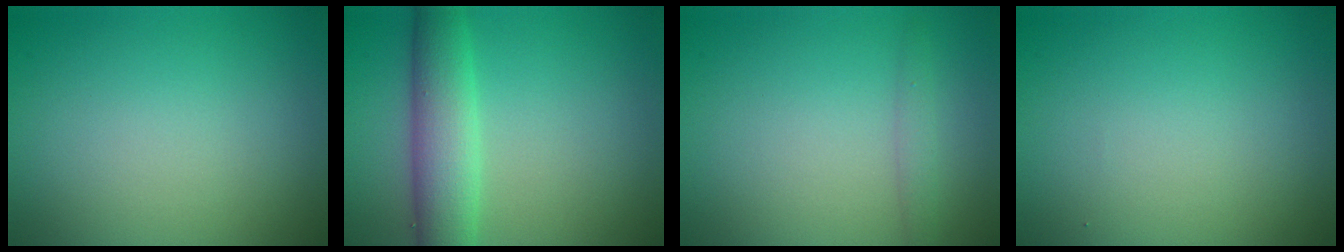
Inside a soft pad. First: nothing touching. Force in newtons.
{"total": 5.3, "press": 5.3, "slide": 0.2}
{"total": 1.1, "press": 1.1, "slide": 0.1}
{"total": 0.0}